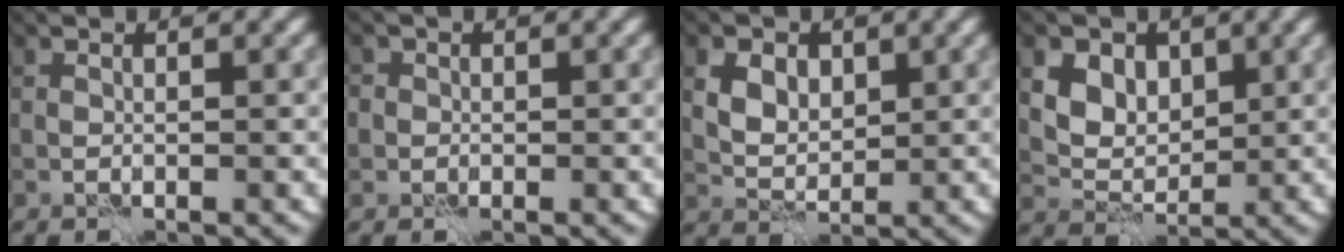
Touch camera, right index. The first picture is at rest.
{"total": 2.1, "force": [0.5, 2.0, 0.6], "torque": [0.009, 0.010, -0.007]}
{"total": 4.3, "force": [1.7, 3.0, 2.7], "torque": [-0.056, 0.008, 0.028]}
{"total": 7.0, "force": [3.2, 5.1, 3.5], "torque": [-0.069, 0.007, 0.054]}